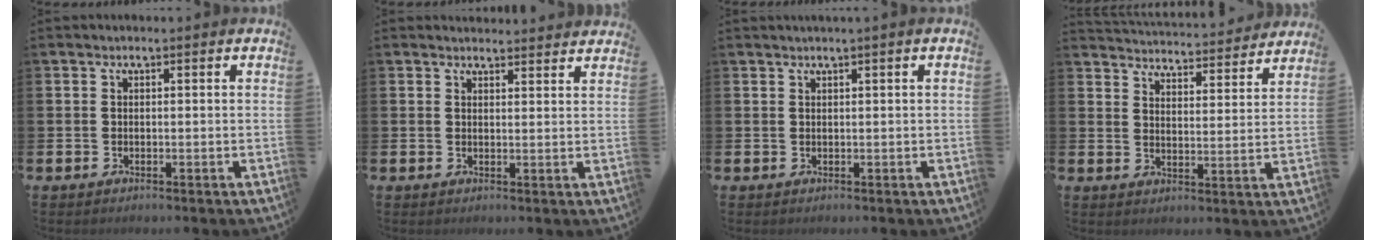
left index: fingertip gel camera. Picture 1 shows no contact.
{"total": 2.3, "force": [2.3, 0.3, -0.1], "torque": [0.008, -0.016, 0.039]}
{"total": 0.7, "force": [0.4, -0.2, 0.5], "torque": [-0.014, 0.003, 0.008]}
{"total": 4.6, "force": [4.6, 0.1, 0.0], "torque": [-0.016, -0.044, 0.078]}